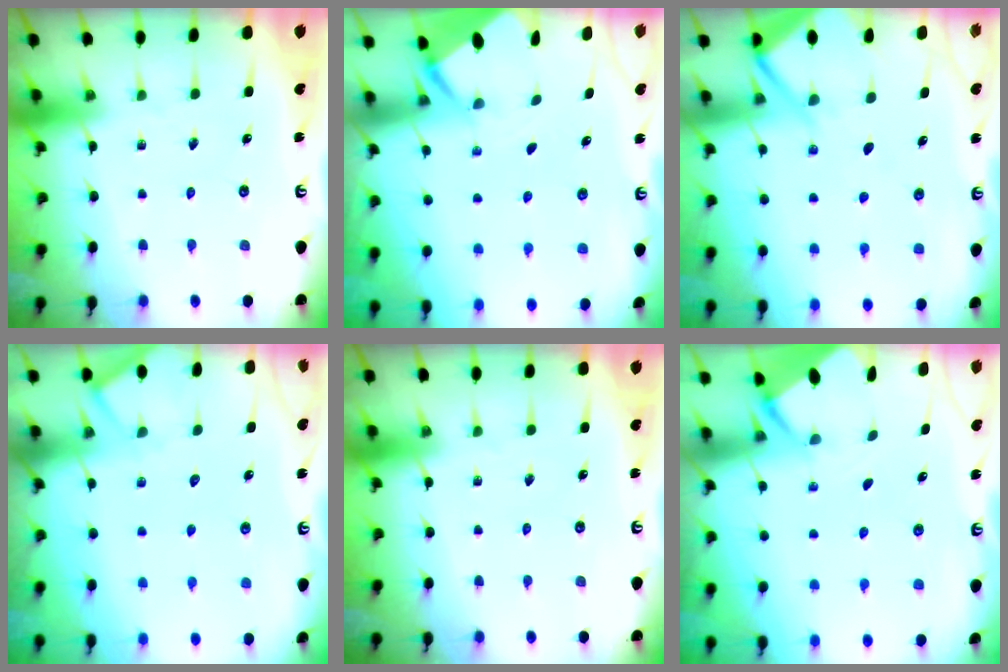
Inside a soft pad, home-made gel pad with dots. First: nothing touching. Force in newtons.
{"total": 2.5, "press": 2.5, "slide": 0.3}
{"total": 6.1, "press": 6.1, "slide": 0.6}
{"total": 4.7, "press": 4.7, "slide": 0.4}
{"total": 0.0}
{"total": 2.6, "press": 2.6, "slide": 0.0}